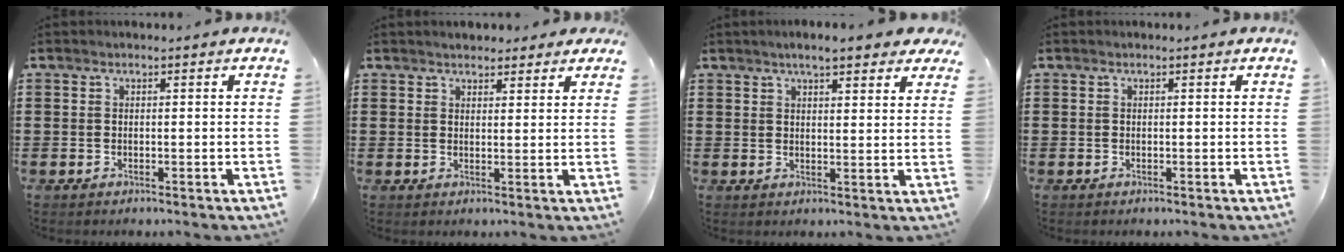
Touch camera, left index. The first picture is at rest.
{"total": 2.4, "force": [2.2, 0.8, 0.3], "torque": [-0.003, 0.001, 0.040]}
{"total": 4.7, "force": [3.9, 0.8, 2.6], "torque": [-0.053, -0.001, 0.067]}
{"total": 0.0}